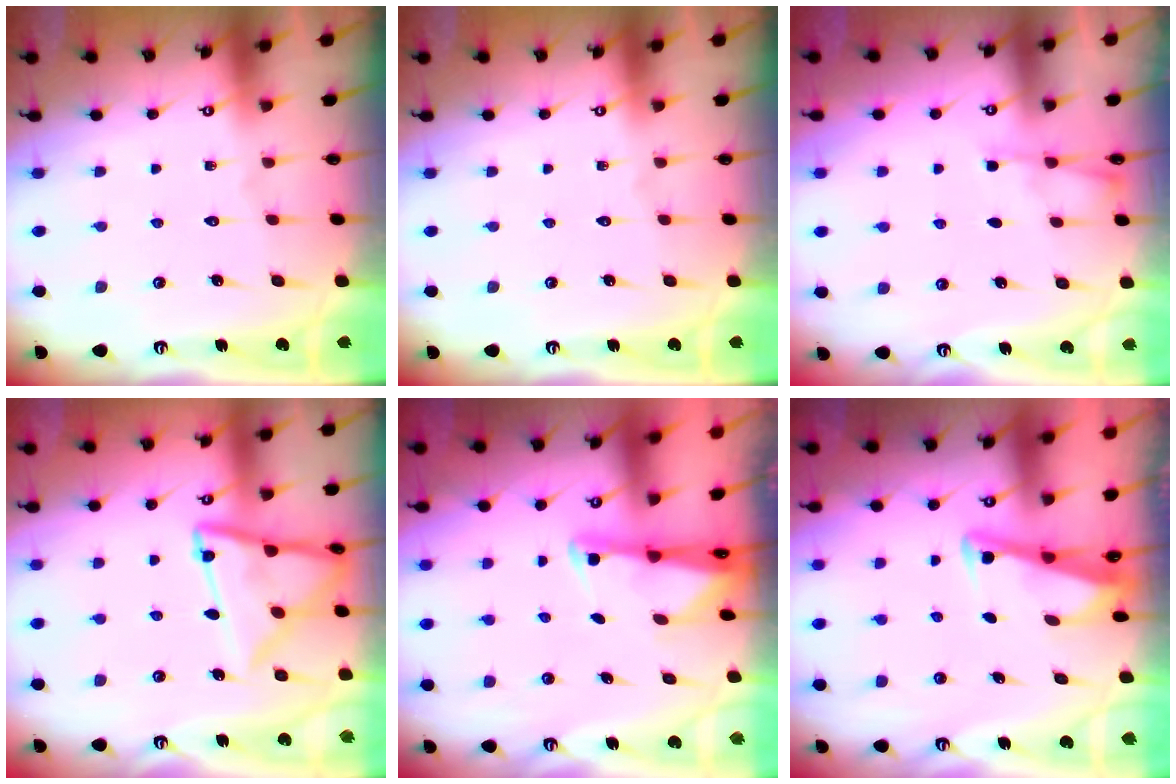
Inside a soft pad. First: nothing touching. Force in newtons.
{"total": 0.0}
{"total": 2.3, "press": 2.3, "slide": 0.3}
{"total": 15.5, "press": 15.5, "slide": 1.3}
{"total": 2.0, "press": 2.0, "slide": 0.3}
{"total": 3.3, "press": 3.3, "slide": 0.4}